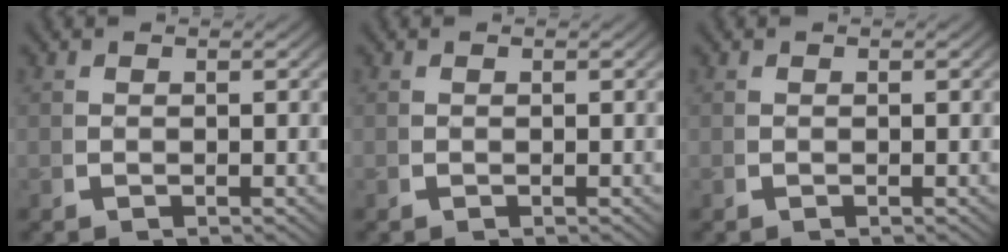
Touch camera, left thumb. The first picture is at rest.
{"total": 0.0}
{"total": 0.0}